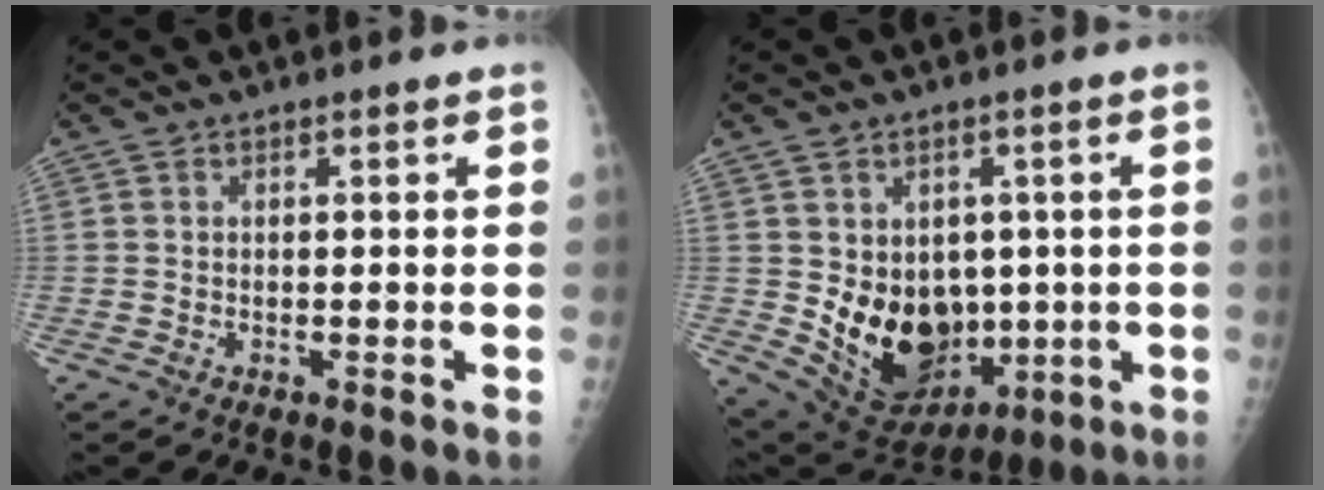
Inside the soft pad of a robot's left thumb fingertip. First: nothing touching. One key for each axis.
{"total": 15.0, "fx": -0.4, "fy": 11.3, "fz": 9.8, "tx": -0.108, "ty": -0.016, "tz": 0.031}